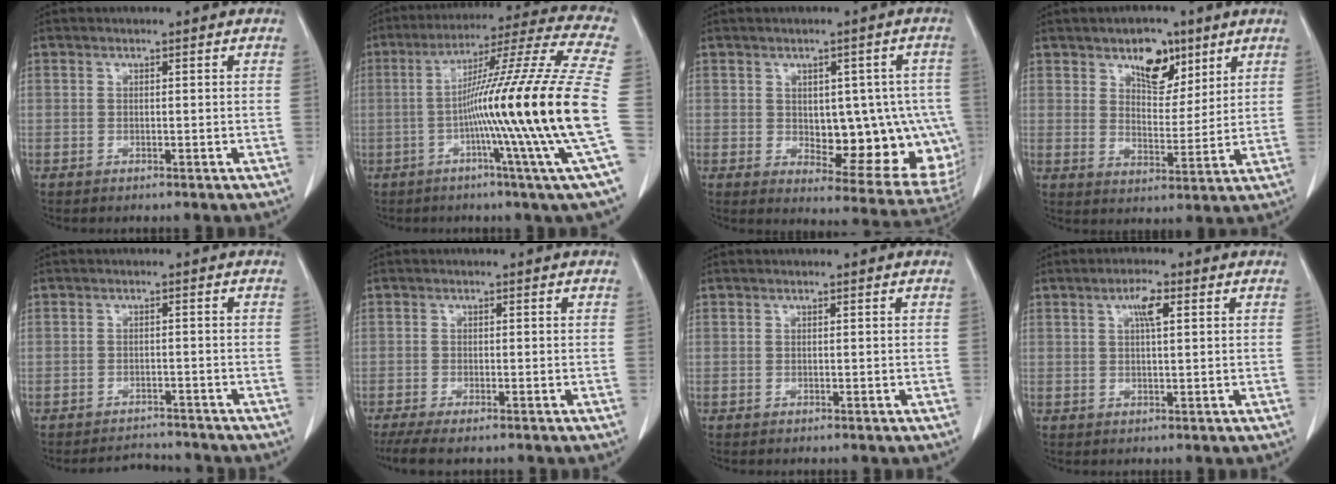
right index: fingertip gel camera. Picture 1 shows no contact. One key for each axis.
{"total": 22.8, "fx": -3.2, "fy": -3.2, "fz": 22.3, "tx": -0.315, "ty": -0.007, "tz": -0.078}
{"total": 14.9, "fx": -1.0, "fy": 7.2, "fz": 13.1, "tx": -0.121, "ty": 0.010, "tz": 0.013}
{"total": 7.7, "fx": 4.7, "fy": 4.2, "fz": 4.4, "tx": -0.063, "ty": 0.003, "tz": 0.079}
{"total": 3.7, "fx": -3.6, "fy": 0.8, "fz": -0.4, "tx": 0.005, "ty": 0.001, "tz": -0.053}
{"total": 5.4, "fx": -4.1, "fy": 1.0, "fz": 3.4, "tx": -0.056, "ty": -0.013, "tz": -0.065}
{"total": 0.0}
{"total": 3.3, "fx": 1.2, "fy": 0.6, "fz": 3.0, "tx": -0.057, "ty": 0.003, "tz": 0.021}